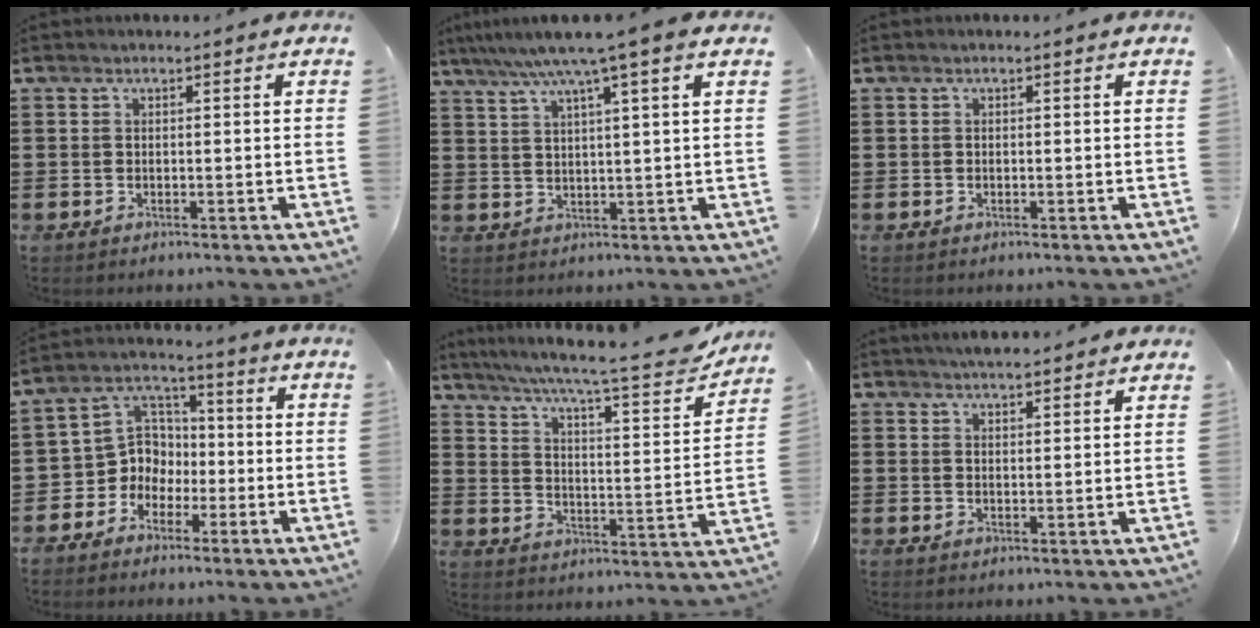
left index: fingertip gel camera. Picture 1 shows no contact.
{"total": 6.5, "force": [4.5, -0.7, 4.6], "torque": [-0.102, -0.011, 0.073]}
{"total": 0.0}
{"total": 6.9, "force": [-2.5, 6.3, 1.1], "torque": [-0.060, 0.006, -0.054]}
{"total": 9.1, "force": [7.4, 0.9, 5.2], "torque": [-0.107, -0.050, 0.115]}
{"total": 2.9, "force": [2.8, 0.1, 0.6], "torque": [-0.018, -0.003, 0.053]}